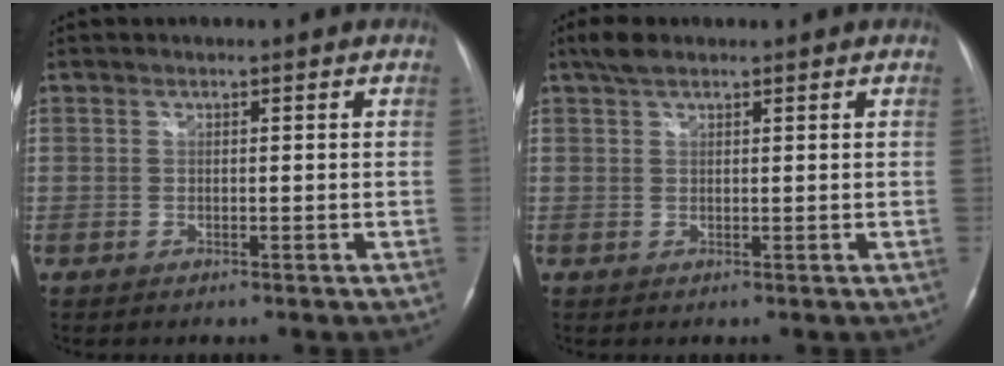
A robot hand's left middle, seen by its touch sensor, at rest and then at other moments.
{"total": 2.8, "force": [2.1, 1.0, 1.5], "torque": [-0.034, 0.013, 0.040]}